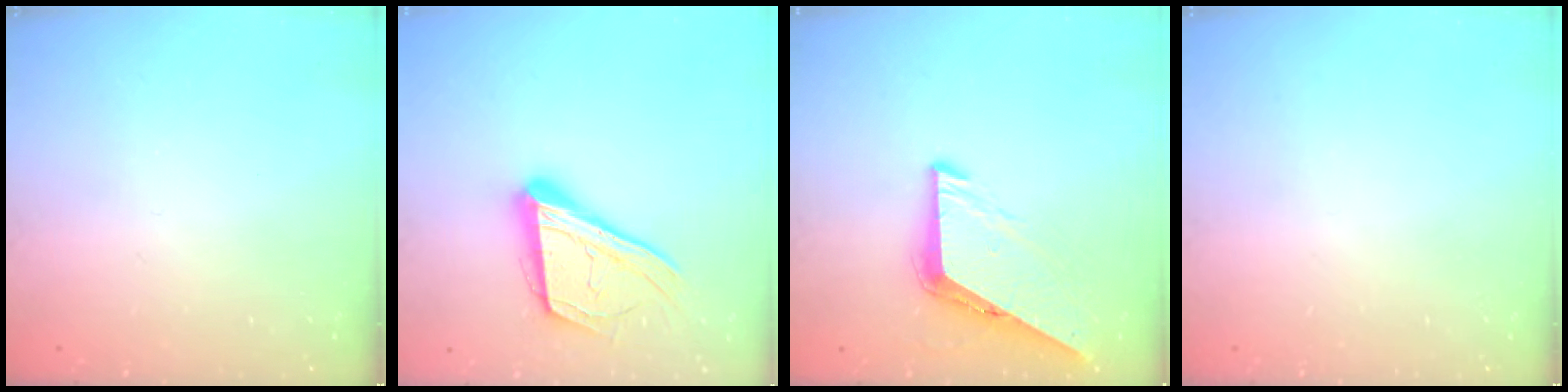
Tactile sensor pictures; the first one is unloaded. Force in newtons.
{"total": 18.8, "press": 18.7, "slide": 2.4}
{"total": 6.8, "press": 6.8, "slide": 0.4}
{"total": 0.0}